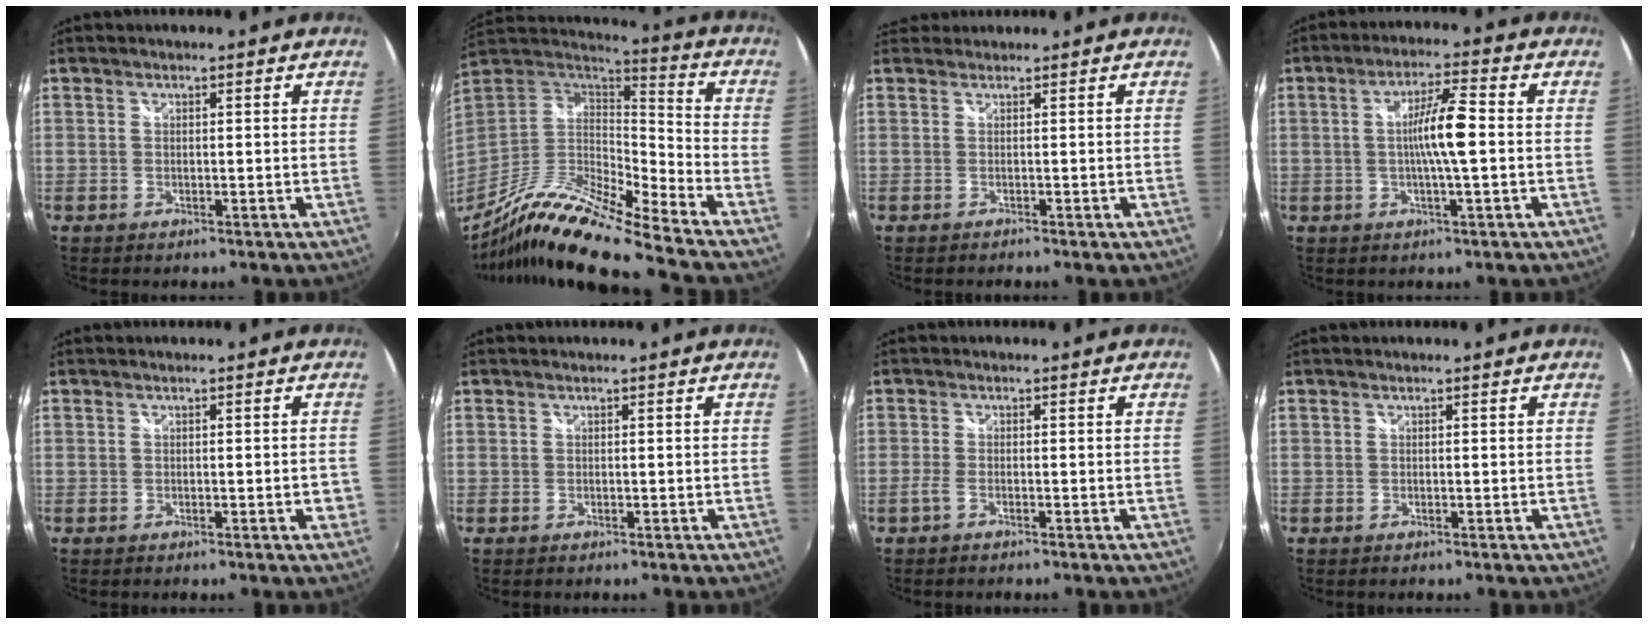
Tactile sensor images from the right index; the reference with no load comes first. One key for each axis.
{"total": 18.1, "fx": -14.1, "fy": 1.0, "fz": 11.3, "tx": -0.202, "ty": -0.022, "tz": -0.273}
{"total": 1.7, "fx": 0.9, "fy": 1.4, "fz": 0.4, "tx": -0.008, "ty": 0.002, "tz": 0.011}
{"total": 7.2, "fx": -0.4, "fy": 0.2, "fz": 7.2, "tx": -0.128, "ty": 0.004, "tz": -0.006}
{"total": 1.7, "fx": -0.6, "fy": 0.7, "fz": 1.4, "tx": -0.015, "ty": 0.004, "tz": -0.006}
{"total": 0.0}
{"total": 1.5, "fx": -1.1, "fy": 0.3, "fz": 1.1, "tx": -0.027, "ty": -0.002, "tz": -0.024}
{"total": 0.0}